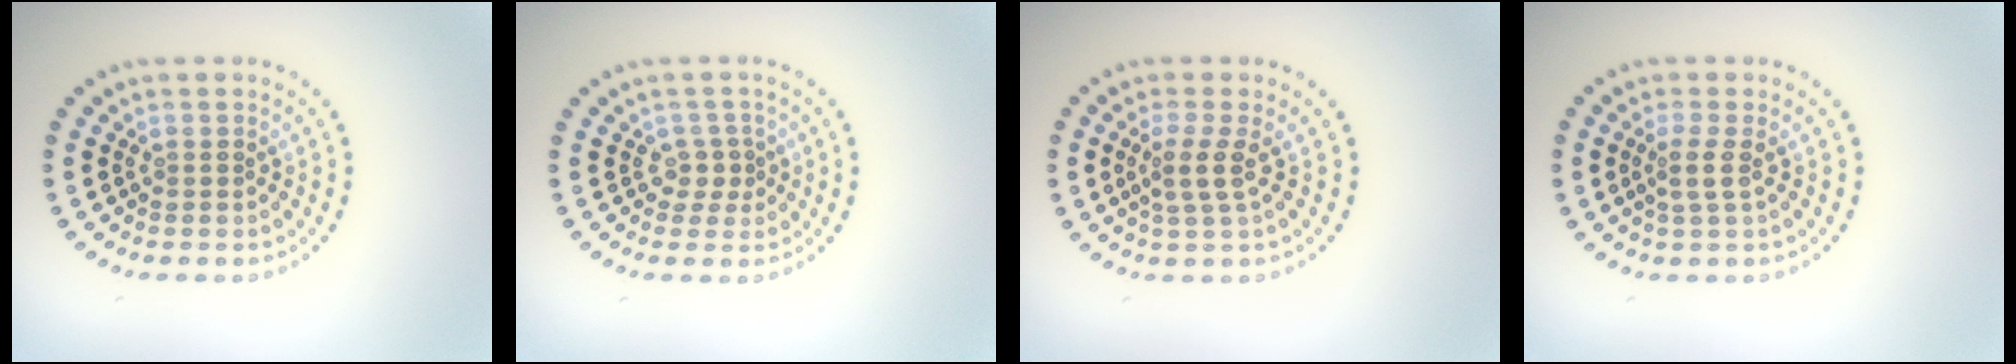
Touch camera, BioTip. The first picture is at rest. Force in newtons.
{"total": 1.6, "press": 1.2, "slide": 1.1}
{"total": 2.2, "press": 1.7, "slide": 1.4}
{"total": 1.7, "press": 1.3, "slide": 1.1}